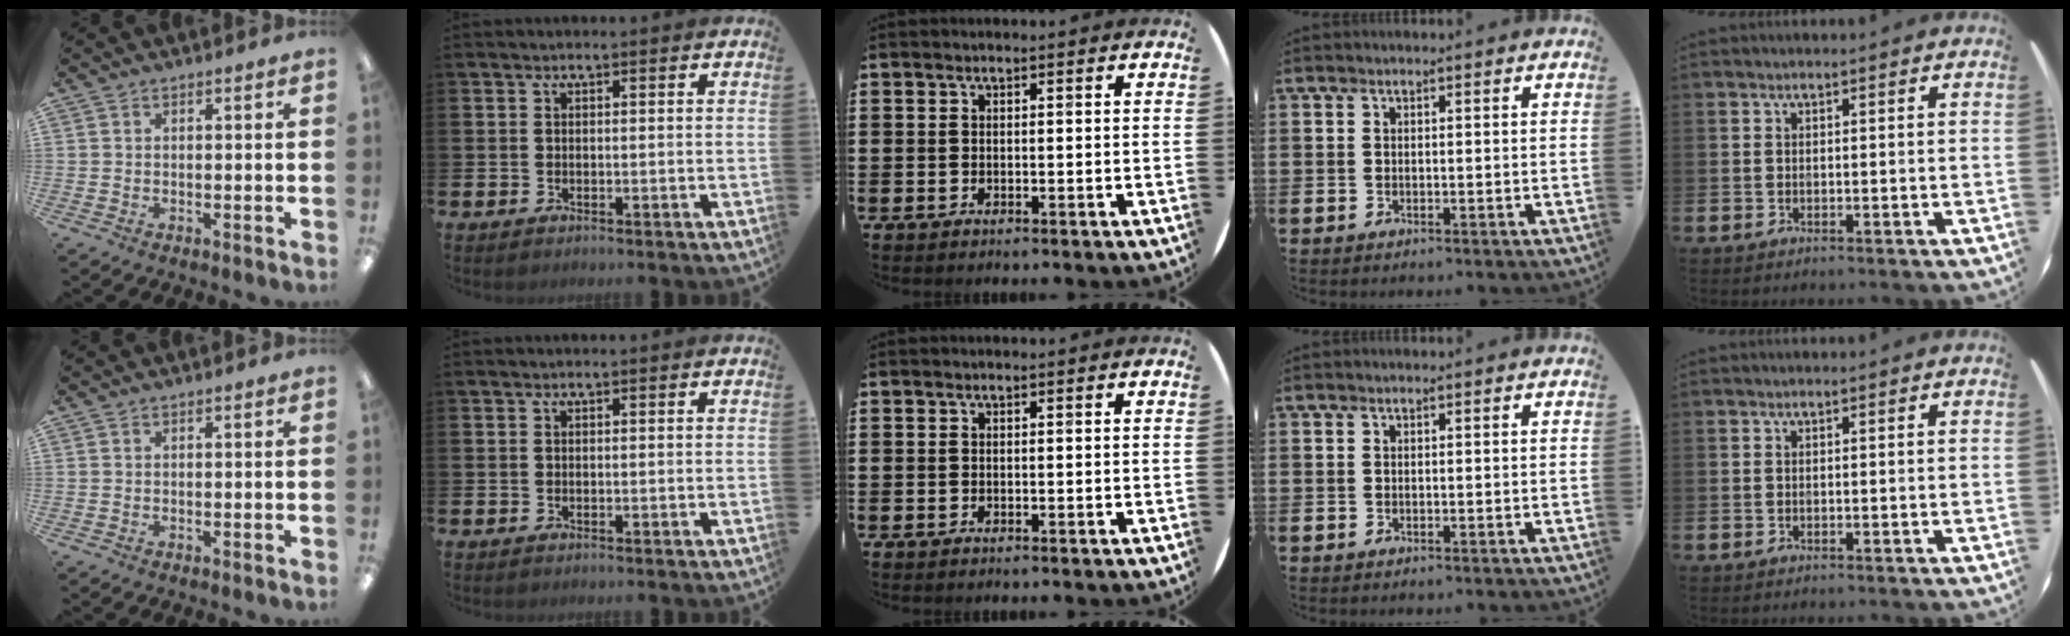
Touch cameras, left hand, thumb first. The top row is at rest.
{}